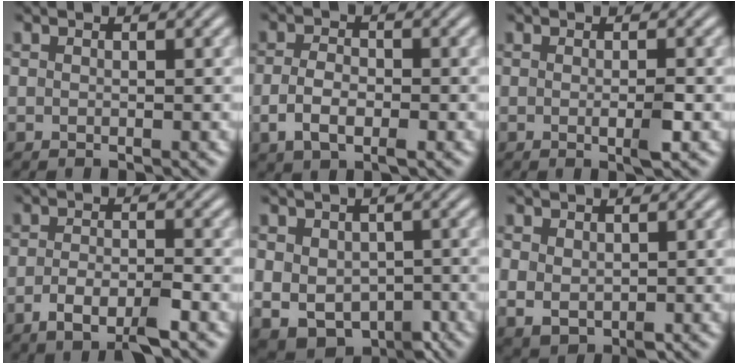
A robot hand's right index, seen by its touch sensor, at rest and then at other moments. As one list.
[{"total": 3.2, "force": [-1.4, 1.8, 2.3], "torque": [-0.044, -0.009, -0.022]}, {"total": 1.4, "force": [-0.4, 0.1, 1.4], "torque": [-0.018, 0.000, -0.012]}, {"total": 3.2, "force": [-2.2, 0.7, 2.3], "torque": [-0.037, -0.006, -0.039]}, {"total": 10.0, "force": [-4.4, 7.6, 4.7], "torque": [-0.114, -0.061, -0.049]}, {"total": 3.3, "force": [-0.2, 2.5, 2.1], "torque": [-0.052, -0.022, 0.017]}]